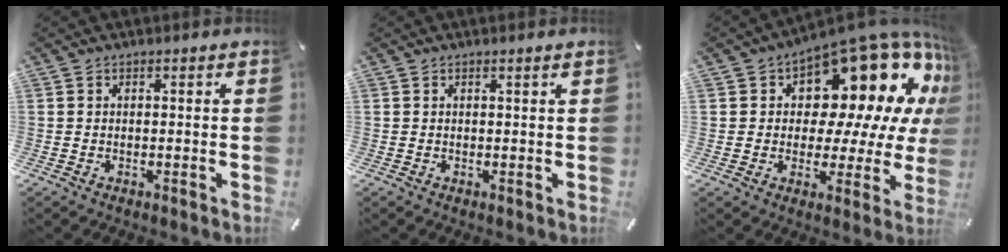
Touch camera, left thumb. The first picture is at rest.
{"total": 0.6, "force": [0.3, -0.1, 0.5], "torque": [-0.007, 0.000, 0.005]}
{"total": 19.4, "force": [10.6, 10.4, 12.5], "torque": [-0.159, -0.097, 0.173]}